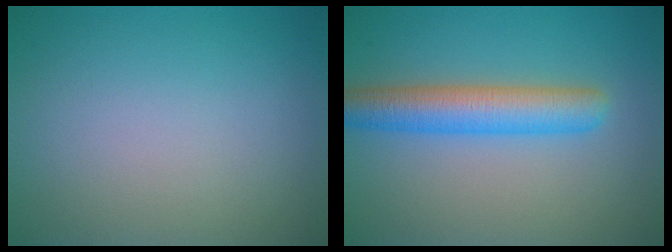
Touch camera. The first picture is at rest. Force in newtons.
{"total": 5.1, "press": 5.1, "slide": 0.1}